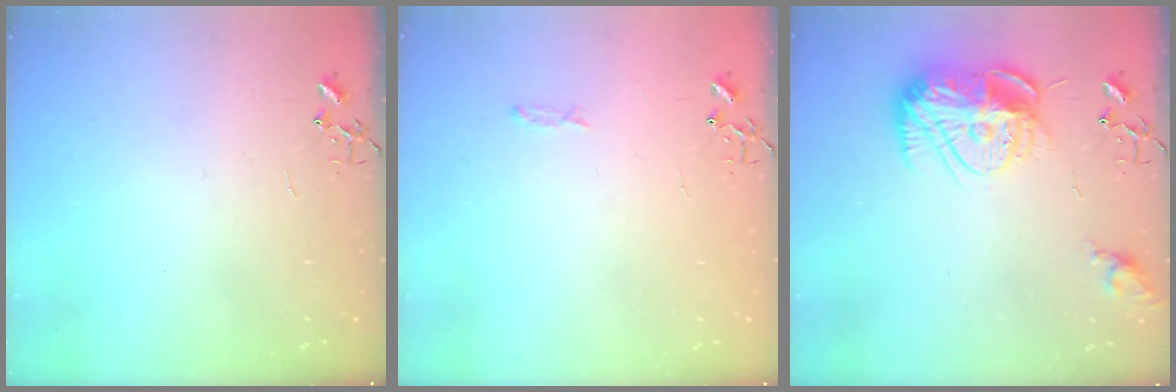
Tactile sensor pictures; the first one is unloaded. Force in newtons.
{"total": 3.3, "press": 3.3, "slide": 0.4}
{"total": 15.7, "press": 15.7, "slide": 1.0}